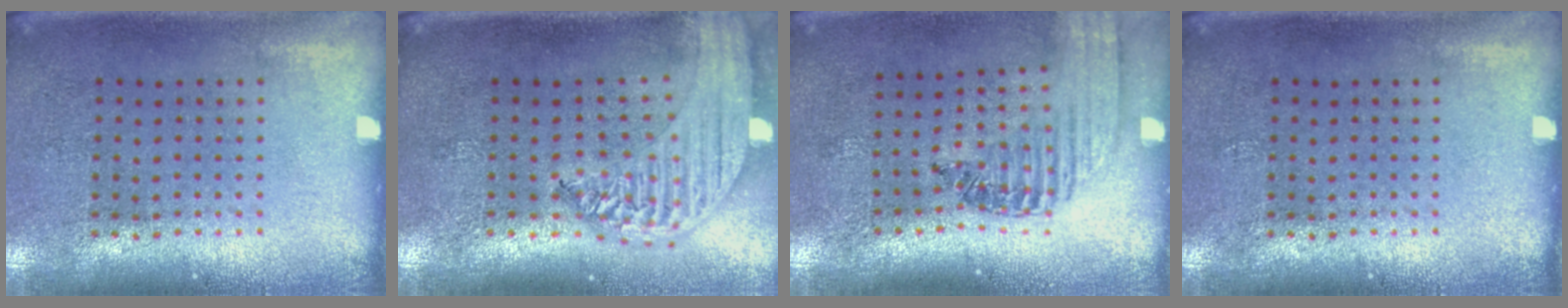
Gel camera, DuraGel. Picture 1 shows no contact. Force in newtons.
{"total": 2.2, "press": 2.0, "slide": 1.0}
{"total": 1.3, "press": 1.3, "slide": 0.4}
{"total": 0.0}